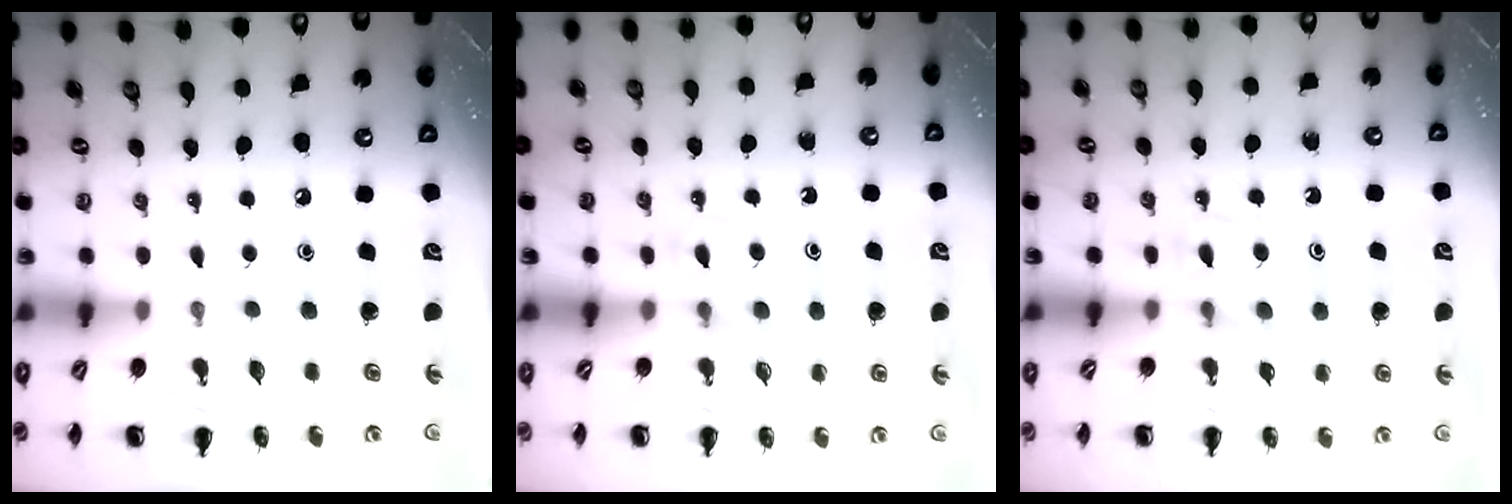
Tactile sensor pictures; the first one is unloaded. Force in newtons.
{"total": 4.1, "press": 3.8, "slide": 1.5}
{"total": 5.2, "press": 4.9, "slide": 1.6}